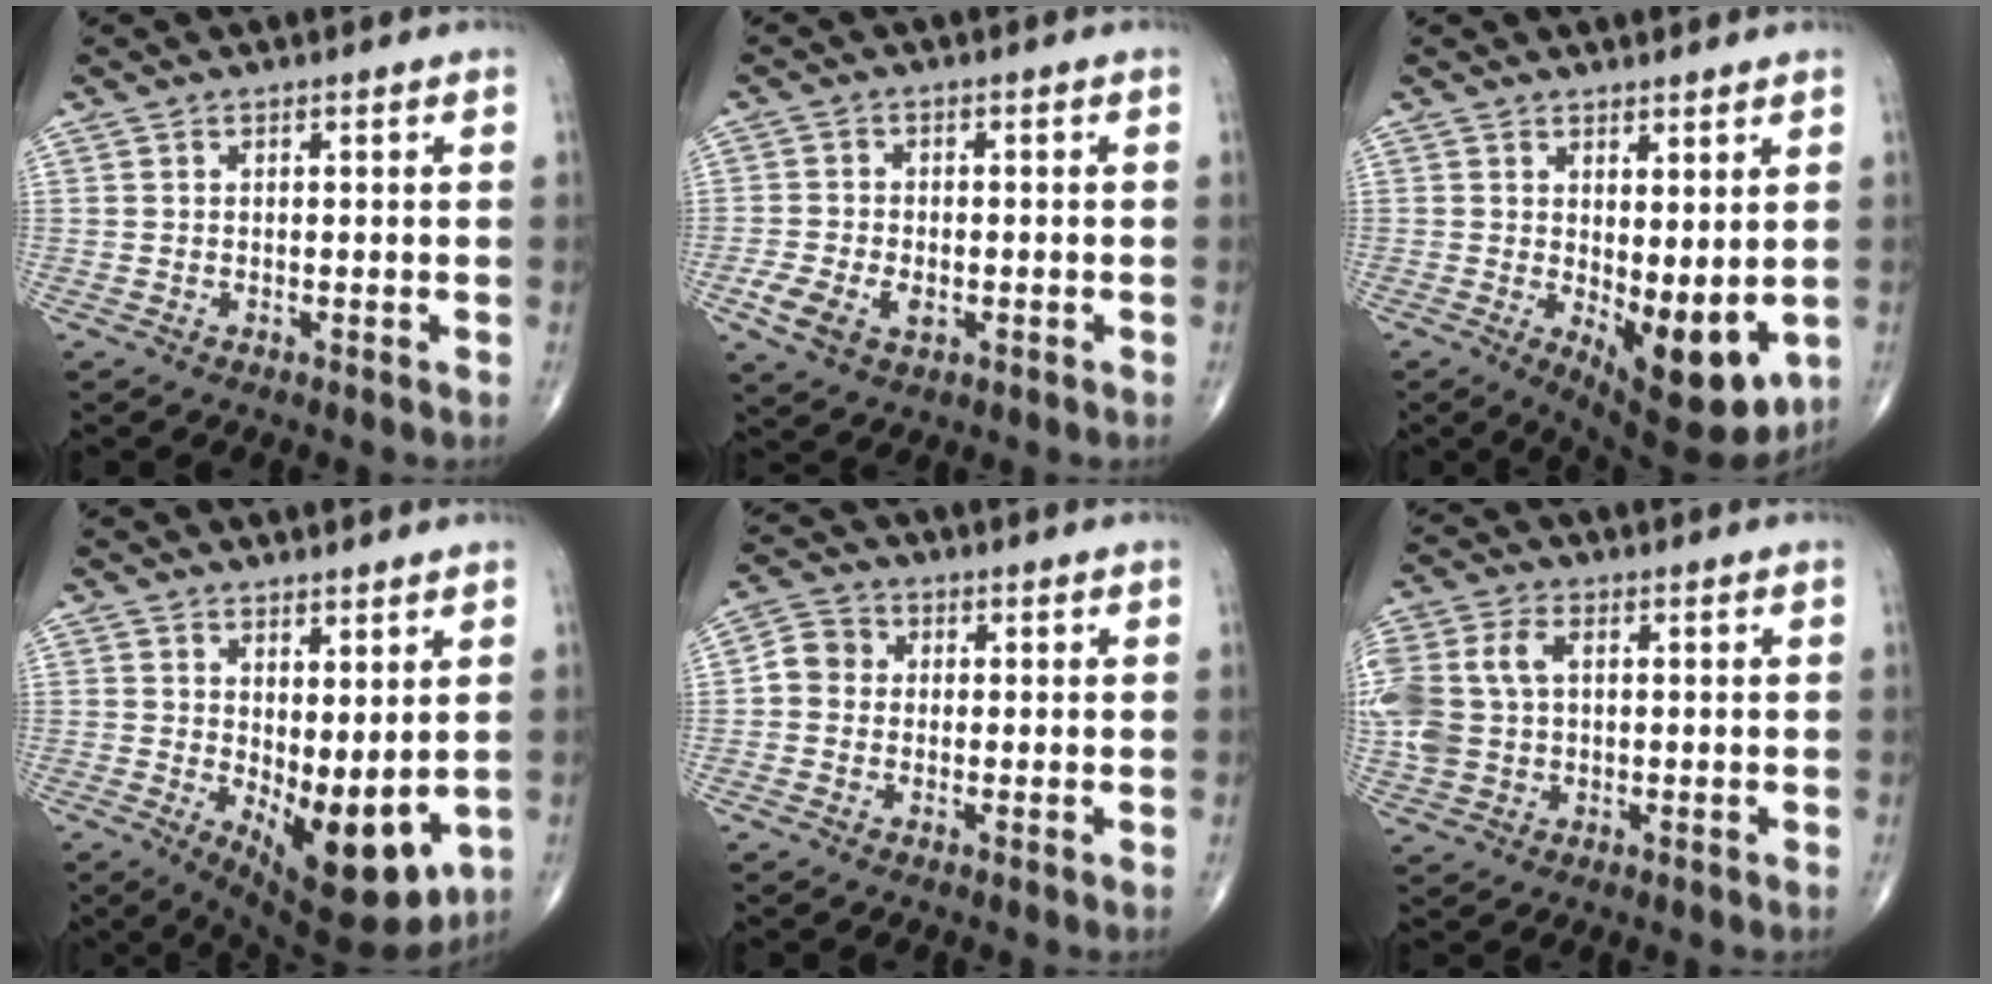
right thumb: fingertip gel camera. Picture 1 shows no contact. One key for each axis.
{"total": 7.1, "fx": -2.4, "fy": 4.6, "fz": 4.8, "tx": -0.094, "ty": 0.008, "tz": -0.038}
{"total": 11.1, "fx": -1.0, "fy": 4.6, "fz": 10.0, "tx": -0.124, "ty": -0.027, "tz": 0.003}
{"total": 12.2, "fx": -0.9, "fy": 5.3, "fz": 11.0, "tx": -0.145, "ty": -0.026, "tz": 0.008}
{"total": 4.6, "fx": -0.2, "fy": 4.2, "fz": 1.9, "tx": -0.018, "ty": 0.012, "tz": -0.015}
{"total": 13.5, "fx": 1.5, "fy": 9.7, "fz": 9.4, "tx": -0.244, "ty": 0.015, "tz": 0.030}